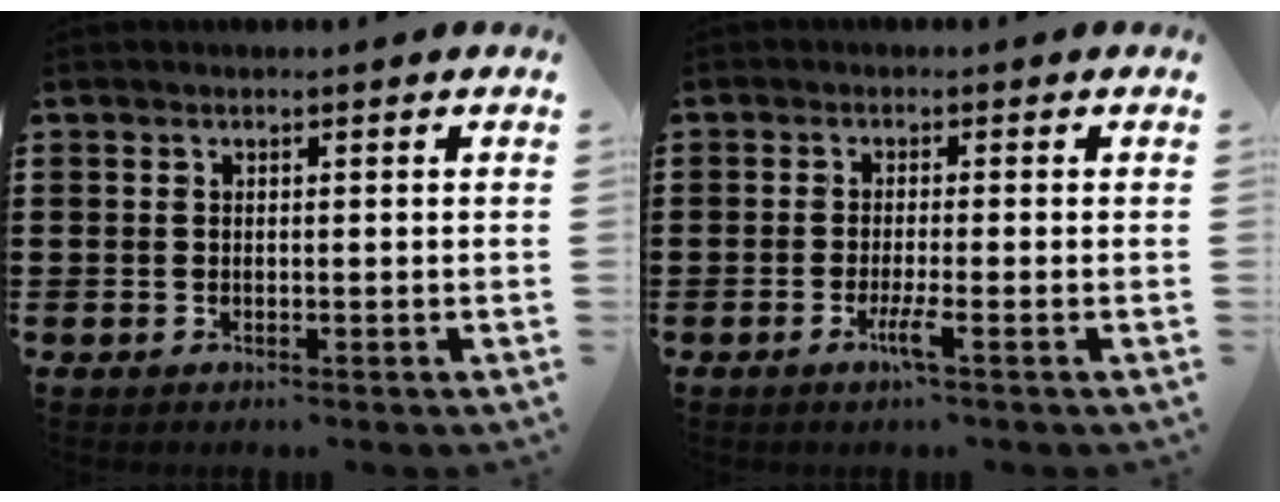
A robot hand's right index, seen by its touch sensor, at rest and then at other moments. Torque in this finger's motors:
{"motor_torque": [0.94, 0.04, 0.12, 0.04]}